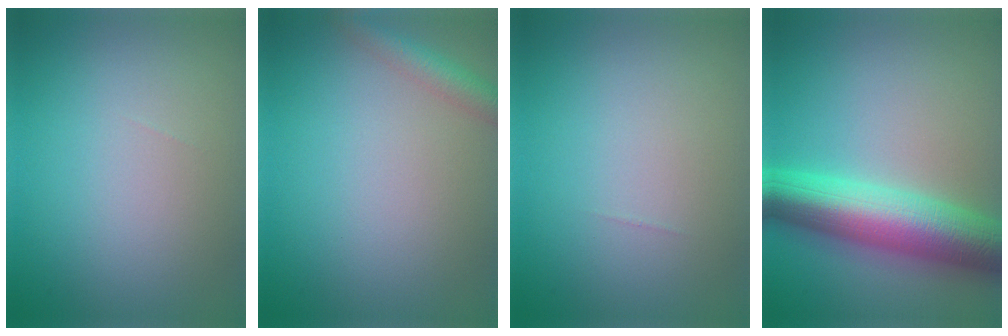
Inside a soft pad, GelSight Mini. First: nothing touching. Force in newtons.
{"total": 2.6, "press": 2.6, "slide": 0.1}
{"total": 0.0}
{"total": 9.7, "press": 9.7, "slide": 0.1}